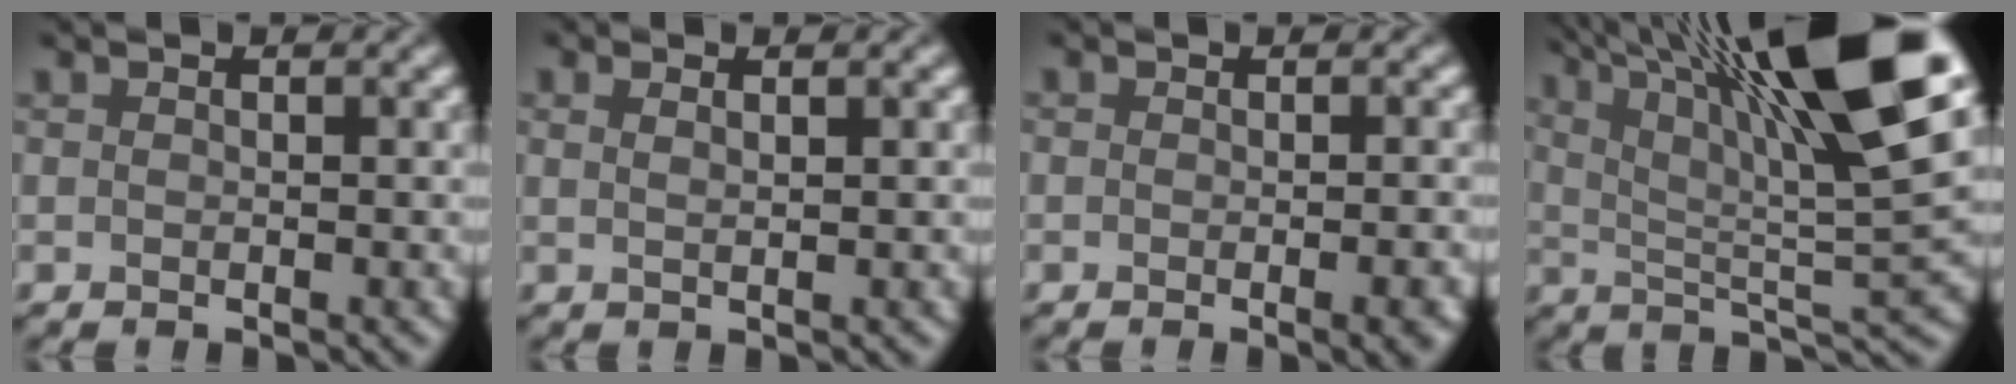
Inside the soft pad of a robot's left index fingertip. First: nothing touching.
{"total": 1.3, "force": [0.8, 0.3, 1.0], "torque": [-0.013, 0.000, 0.008]}
{"total": 3.1, "force": [-1.2, 0.9, 2.7], "torque": [-0.028, -0.007, -0.006]}
{"total": 16.5, "force": [8.3, 3.9, 13.8], "torque": [-0.238, 0.016, 0.134]}